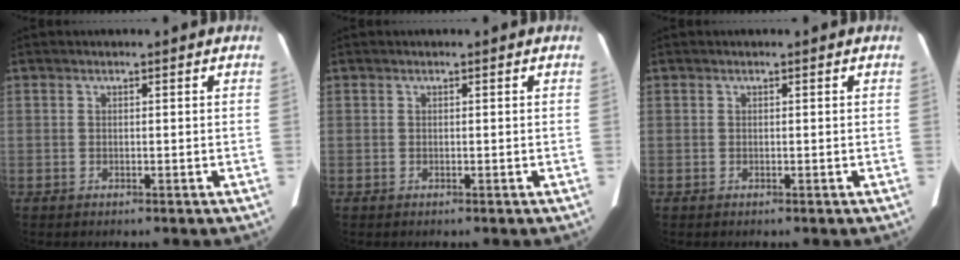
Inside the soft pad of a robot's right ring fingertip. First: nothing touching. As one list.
[{"total": 0.0}, {"total": 0.0}]